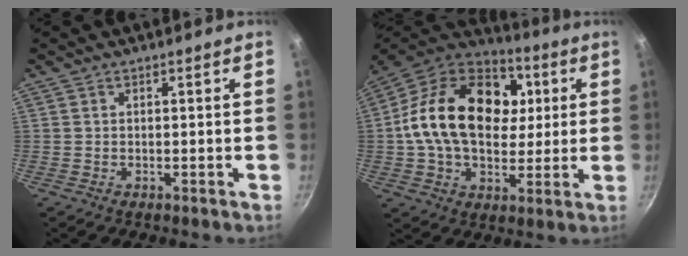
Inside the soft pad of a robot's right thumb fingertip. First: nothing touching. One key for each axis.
{"total": 25.4, "fx": 3.9, "fy": 17.7, "fz": 17.8, "tx": -0.282, "ty": 0.018, "tz": 0.052}